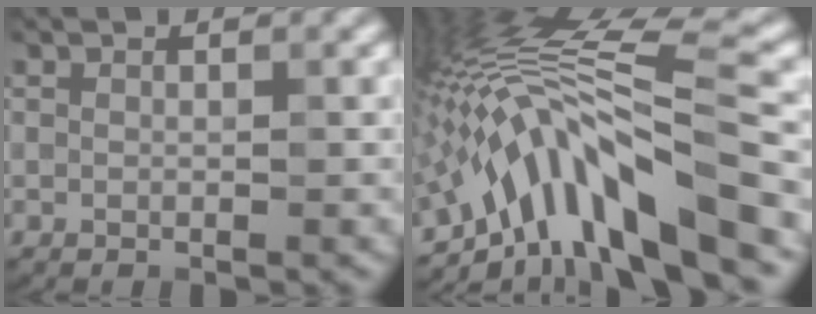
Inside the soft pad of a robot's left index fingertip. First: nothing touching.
{"total": 13.3, "force": [-5.3, 3.0, 11.8], "torque": [-0.201, 0.027, -0.083]}